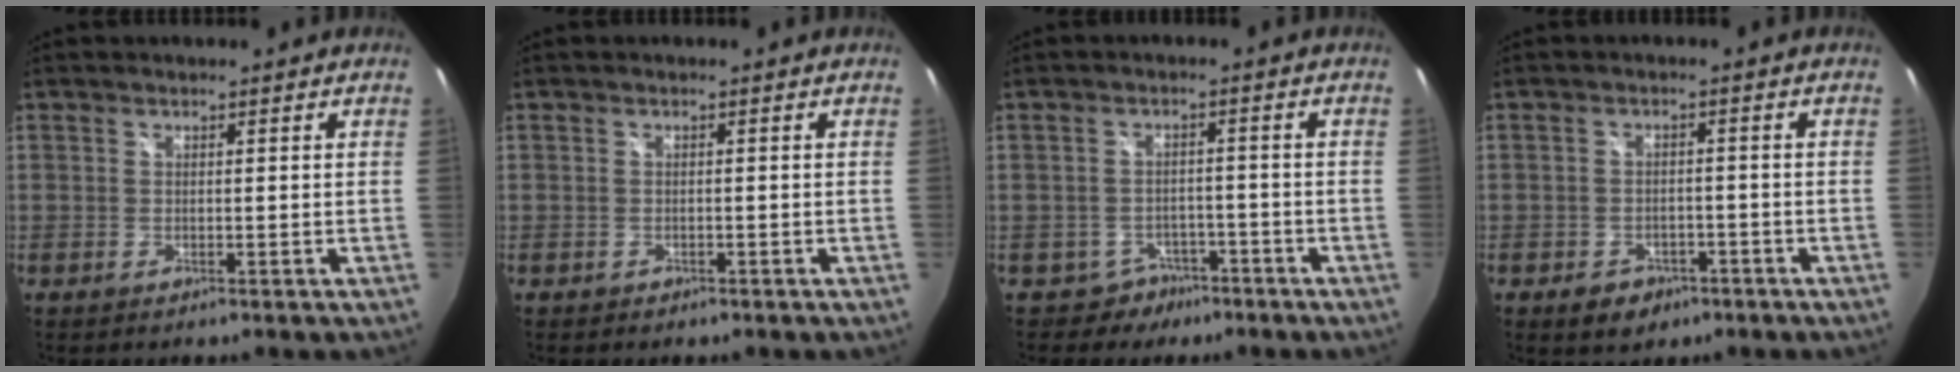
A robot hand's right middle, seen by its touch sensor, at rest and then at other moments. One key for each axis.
{"total": 1.0, "fx": -0.7, "fy": 0.6, "fz": 0.3, "tx": -0.007, "ty": 0.001, "tz": -0.008}
{"total": 4.4, "fx": -3.0, "fy": 3.3, "fz": 0.0, "tx": -0.006, "ty": 0.021, "tz": -0.040}
{"total": 5.2, "fx": -3.1, "fy": 3.6, "fz": 2.0, "tx": -0.049, "ty": 0.004, "tz": -0.034}